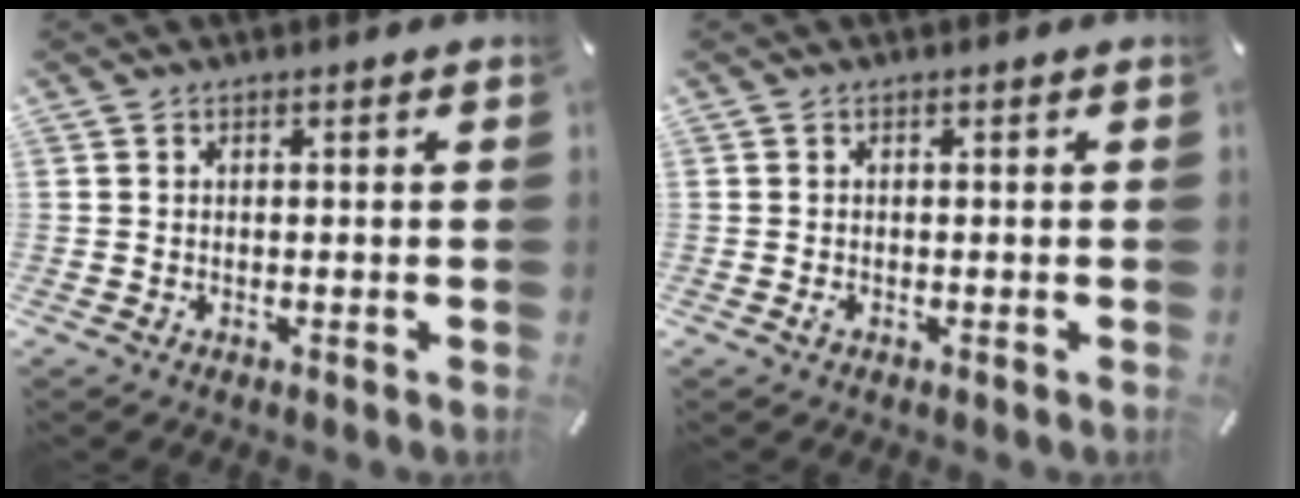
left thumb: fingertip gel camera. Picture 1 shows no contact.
{"total": 0.7, "force": [-0.3, 0.4, 0.5], "torque": [-0.009, -0.002, -0.005]}